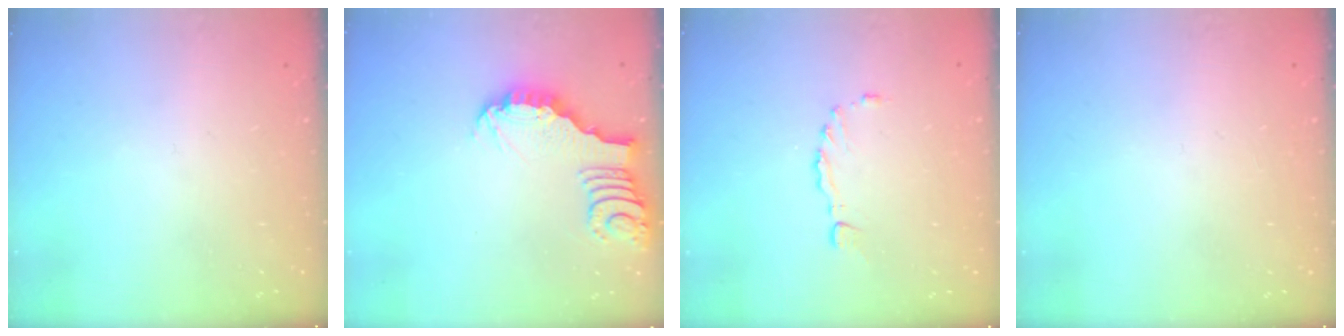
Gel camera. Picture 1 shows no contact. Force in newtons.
{"total": 3.6, "press": 3.5, "slide": 0.4}
{"total": 2.9, "press": 2.9, "slide": 0.5}
{"total": 0.0}